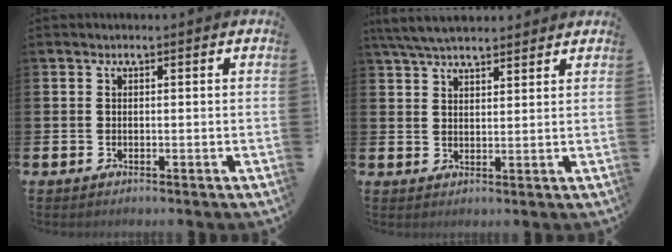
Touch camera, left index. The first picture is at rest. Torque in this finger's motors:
{"motor_torque": [0.31, -0.75, 1.00, 0.21]}